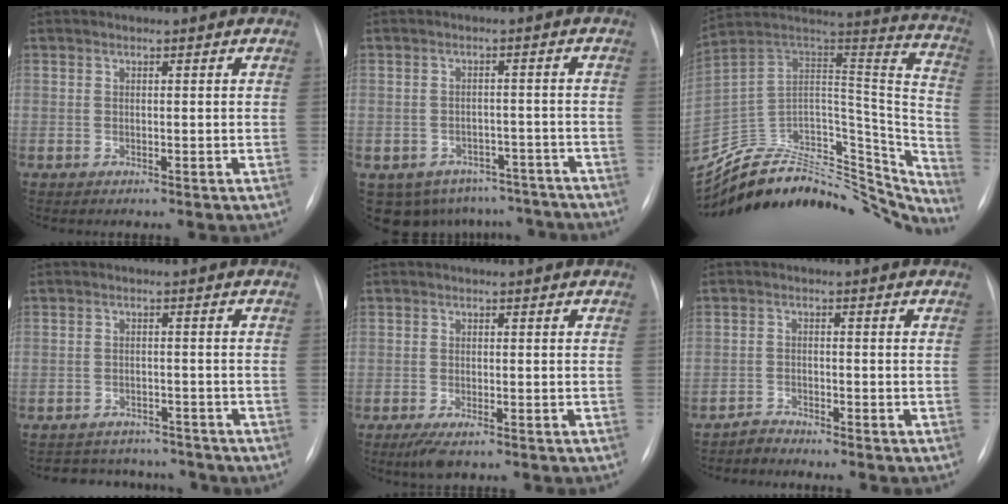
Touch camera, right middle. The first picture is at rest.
{"total": 12.2, "force": [-9.8, 7.0, 2.2], "torque": [-0.026, 0.022, -0.106]}
{"total": 36.7, "force": [-32.4, 12.2, 12.0], "torque": [-0.181, 0.009, -0.445]}
{"total": 9.3, "force": [-8.3, 4.0, 1.5], "torque": [-0.025, 0.017, -0.101]}
{"total": 3.0, "force": [-1.8, 0.8, 2.2], "torque": [-0.047, -0.006, -0.031]}
{"total": 2.0, "force": [-1.8, -0.2, -0.8], "torque": [0.020, -0.012, -0.036]}